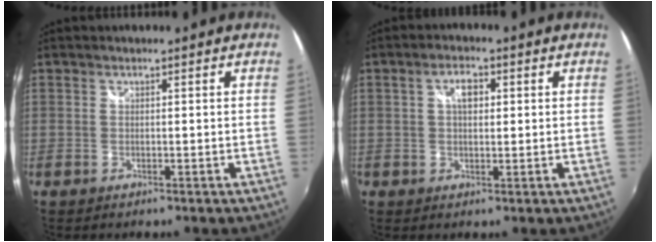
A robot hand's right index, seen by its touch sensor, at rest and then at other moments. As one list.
[{"total": 3.6, "force": [1.0, 1.9, 2.9], "torque": [-0.050, 0.013, 0.021]}]